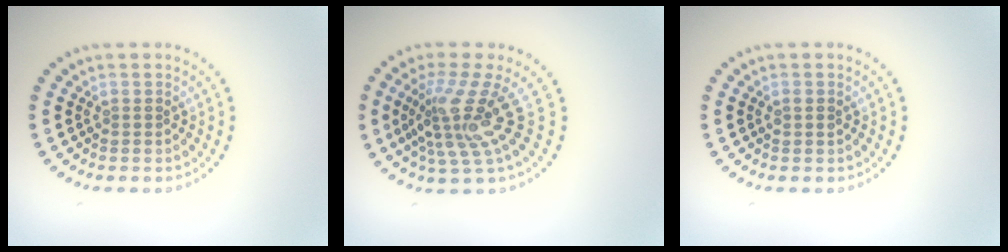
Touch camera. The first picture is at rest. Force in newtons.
{"total": 4.7, "press": 3.0, "slide": 3.6}
{"total": 0.9, "press": 0.9, "slide": 0.1}